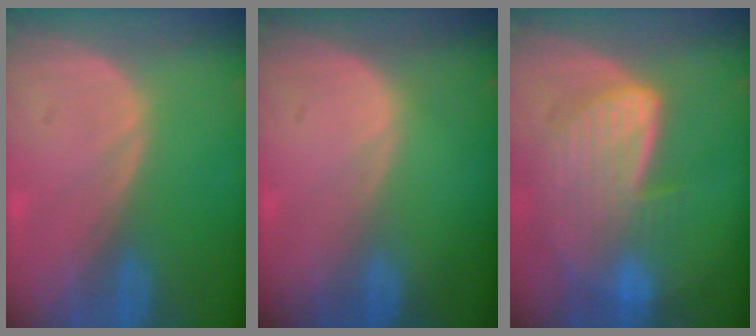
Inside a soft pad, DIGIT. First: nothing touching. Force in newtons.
{"total": 0.0}
{"total": 7.6, "press": 7.2, "slide": 2.2}